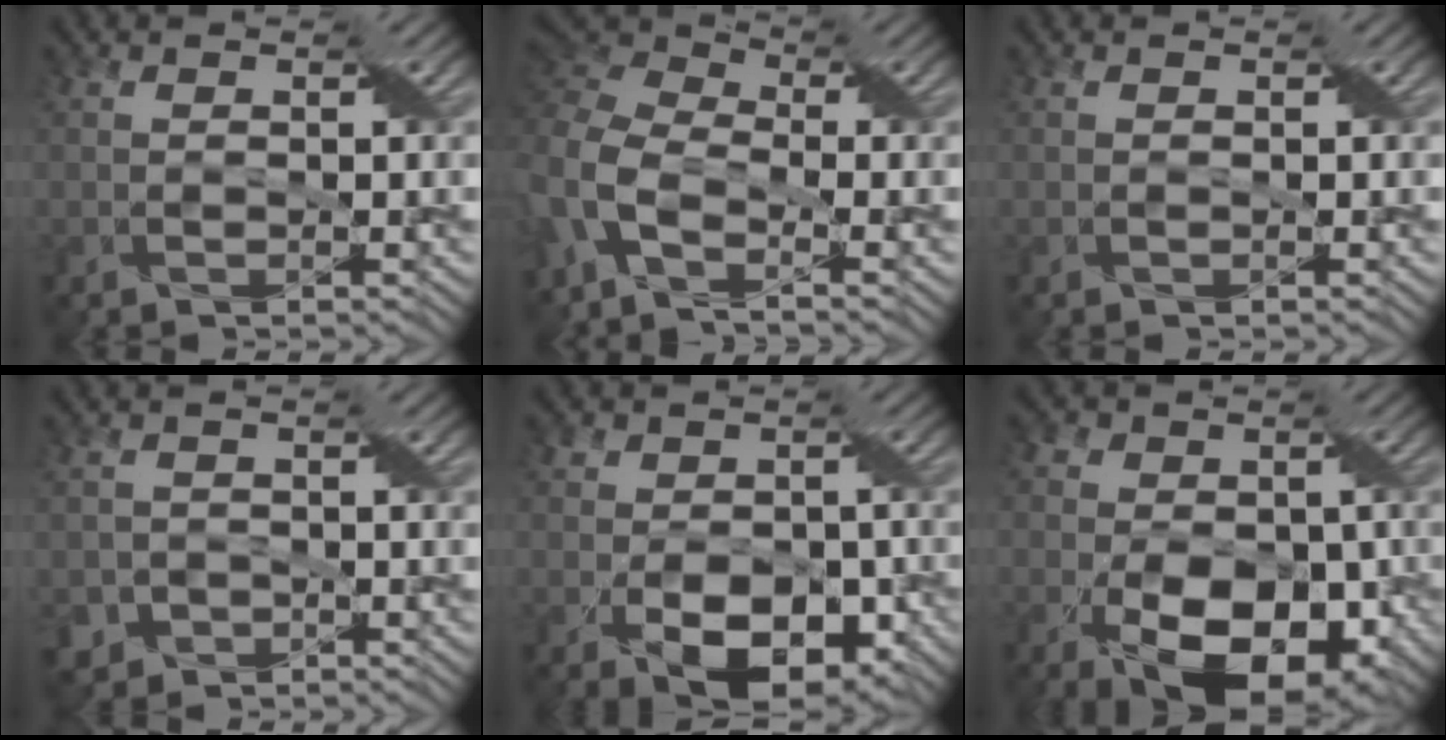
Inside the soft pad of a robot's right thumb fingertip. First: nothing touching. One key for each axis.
{"total": 9.6, "fx": -4.0, "fy": 5.2, "fz": 7.0, "tx": -0.201, "ty": -0.015, "tz": -0.085}
{"total": 0.0}
{"total": 2.9, "fx": -1.7, "fy": 2.4, "fz": 0.5, "tx": -0.010, "ty": 0.002, "tz": -0.030}
{"total": 9.3, "fx": -3.0, "fy": 6.3, "fz": 6.2, "tx": -0.096, "ty": -0.027, "tz": -0.039}
{"total": 14.7, "fx": -4.9, "fy": 9.3, "fz": 10.3, "tx": -0.145, "ty": -0.020, "tz": -0.077}